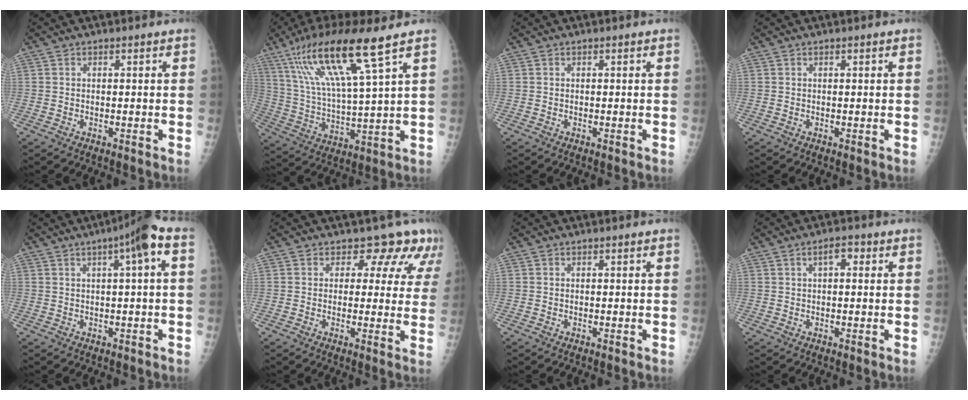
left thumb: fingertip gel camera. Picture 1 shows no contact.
{"total": 17.2, "force": [10.0, 0.9, 14.0], "torque": [-0.269, -0.032, 0.191]}
{"total": 0.0}
{"total": 0.0}
{"total": 6.8, "force": [1.9, 0.8, 6.5], "torque": [-0.099, 0.024, 0.022]}
{"total": 8.3, "force": [6.6, 4.7, 1.8], "torque": [0.030, -0.029, 0.052]}
{"total": 0.0}
{"total": 2.8, "force": [1.0, 1.3, 2.2], "torque": [-0.033, 0.008, 0.015]}